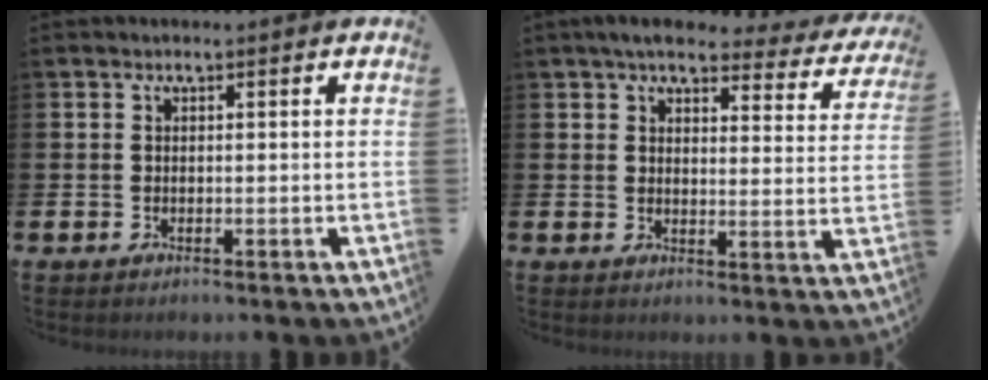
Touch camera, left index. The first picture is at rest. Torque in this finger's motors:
{"motor_torque": [1.07, -1.07, 0.47, 0.06]}